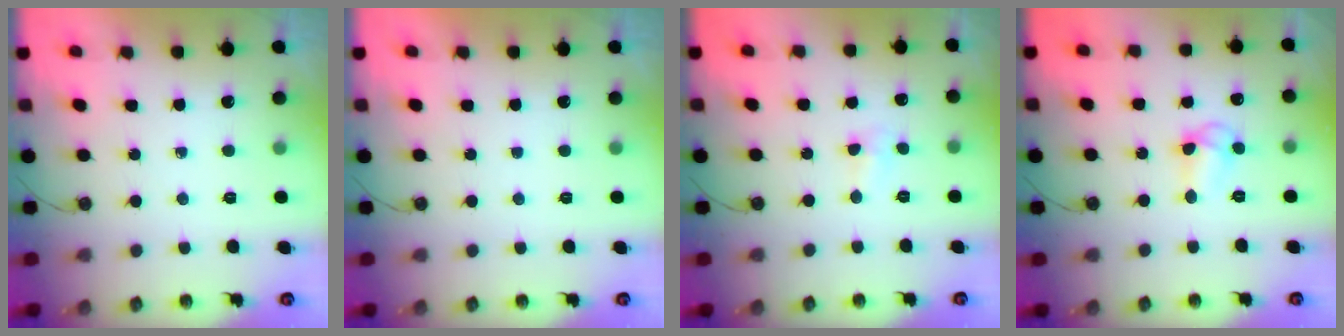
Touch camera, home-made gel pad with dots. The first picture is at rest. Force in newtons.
{"total": 0.0}
{"total": 3.1, "press": 3.1, "slide": 0.5}
{"total": 7.8, "press": 7.8, "slide": 0.5}